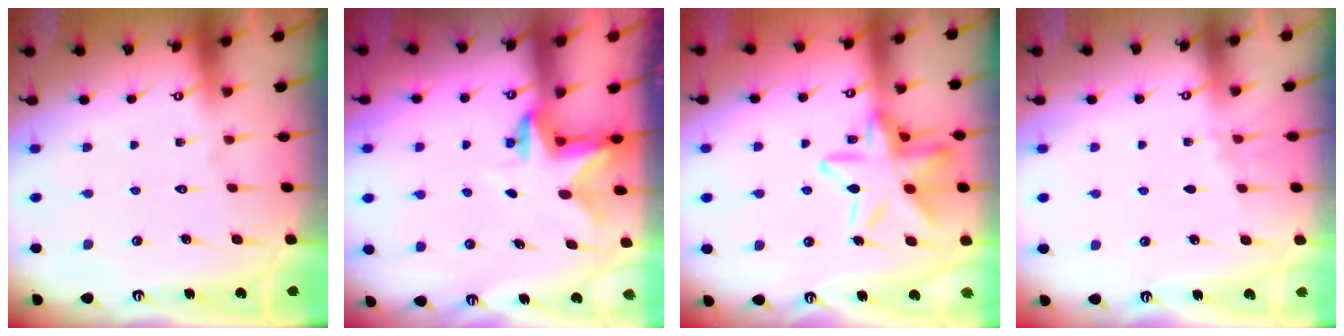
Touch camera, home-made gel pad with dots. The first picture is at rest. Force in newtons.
{"total": 2.7, "press": 2.7, "slide": 0.5}
{"total": 18.2, "press": 18.1, "slide": 1.4}
{"total": 2.2, "press": 1.4, "slide": 1.7}